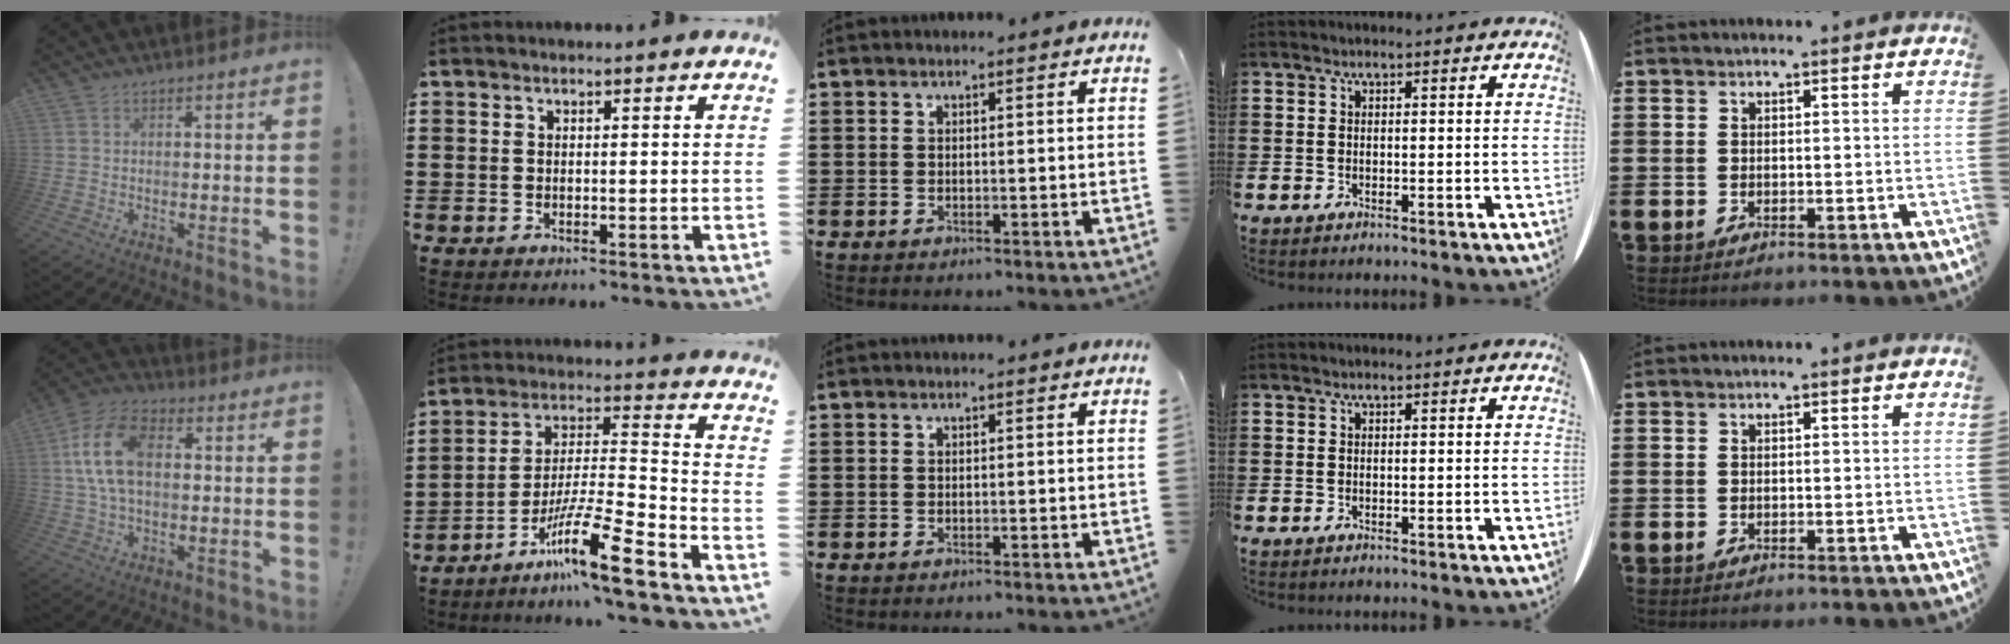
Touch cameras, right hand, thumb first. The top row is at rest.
{"thumb": {"total": 14.6, "force": [2.5, 8.9, 11.3], "torque": [-0.213, 0.005, 0.044]}, "index": {"total": 13.1, "force": [-9.4, 0.7, 9.1], "torque": [-0.169, 0.005, -0.179]}}